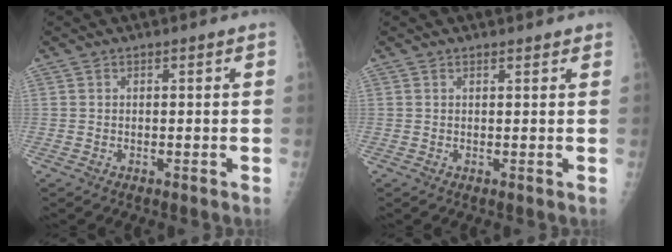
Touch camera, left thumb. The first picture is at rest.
{"total": 1.1, "force": [1.0, 0.4, 0.4], "torque": [-0.001, -0.004, 0.014]}